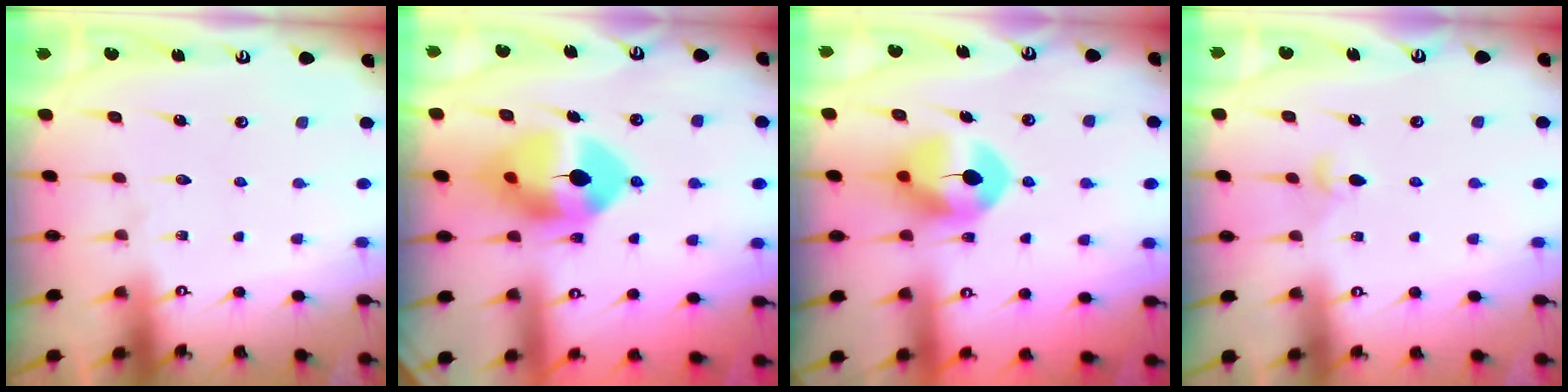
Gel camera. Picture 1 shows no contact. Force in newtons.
{"total": 12.9, "press": 12.8, "slide": 1.6}
{"total": 8.1, "press": 8.0, "slide": 1.4}
{"total": 3.1, "press": 3.0, "slide": 0.8}